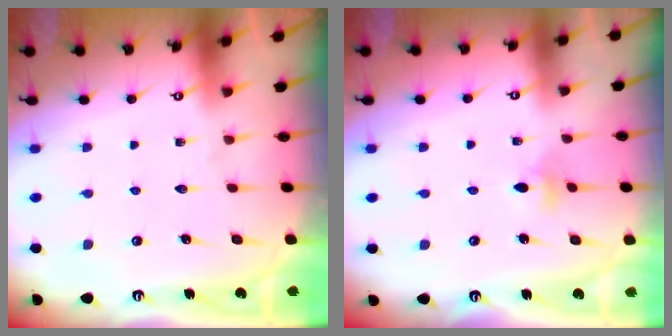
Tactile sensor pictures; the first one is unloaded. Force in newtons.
{"total": 4.4, "press": 4.3, "slide": 1.1}